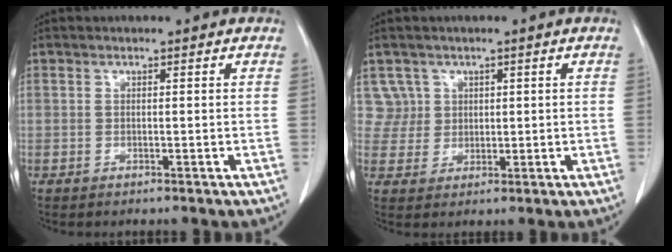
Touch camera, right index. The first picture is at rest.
{"total": 4.1, "force": [1.8, 3.6, -0.6], "torque": [0.029, 0.009, 0.036]}